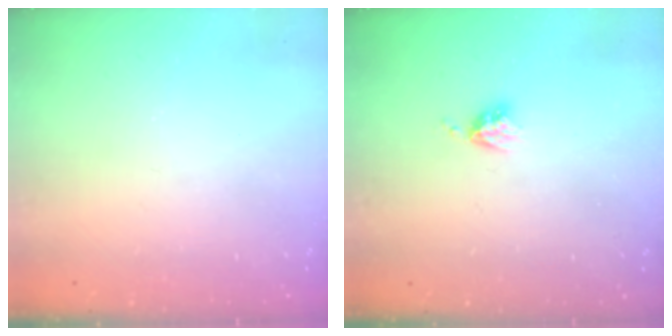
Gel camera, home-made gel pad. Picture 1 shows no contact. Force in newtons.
{"total": 3.3, "press": 3.3, "slide": 0.4}